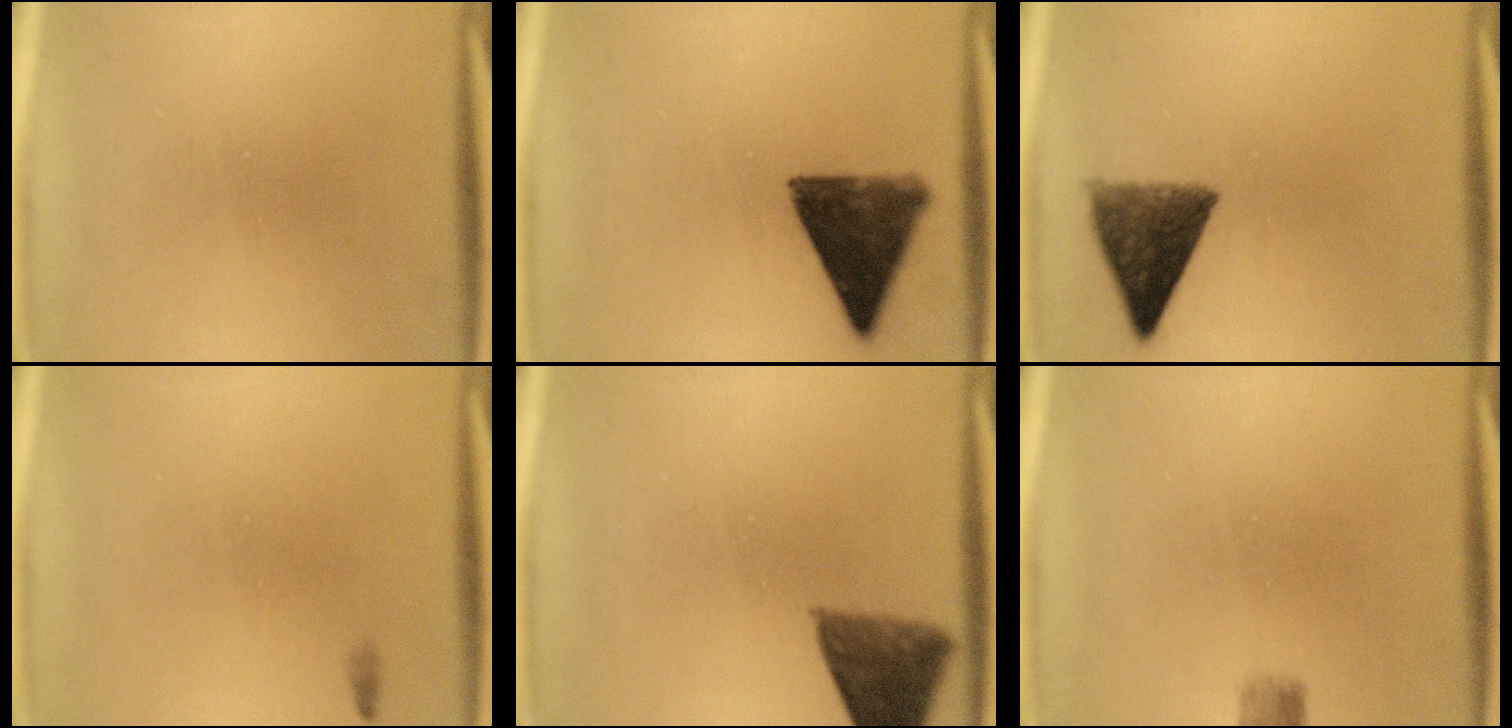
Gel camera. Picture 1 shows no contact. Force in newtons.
{"total": 11.1}
{"total": 8.8}
{"total": 0.5}
{"total": 8.1}
{"total": 2.2}